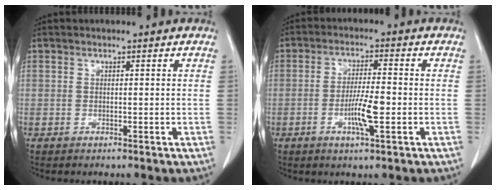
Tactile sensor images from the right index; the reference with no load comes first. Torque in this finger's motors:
{"motor_torque": [0.36, 0.10, 0.14, 0.09]}